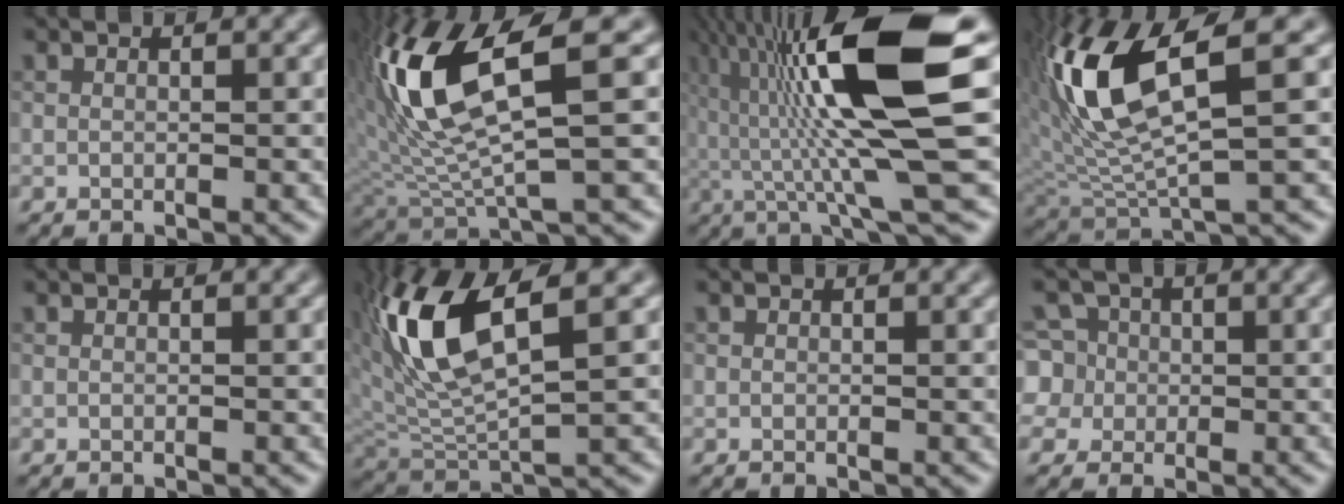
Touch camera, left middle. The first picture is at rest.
{"total": 9.9, "force": [2.5, 2.7, 9.1], "torque": [-0.194, 0.008, 0.063]}
{"total": 13.3, "force": [2.2, 2.2, 13.0], "torque": [-0.224, 0.015, 0.043]}
{"total": 8.9, "force": [2.4, 2.8, 8.1], "torque": [-0.182, 0.008, 0.058]}
{"total": 0.0}
{"total": 8.3, "force": [2.7, 3.1, 7.3], "torque": [-0.158, 0.008, 0.059]}
{"total": 0.0}
{"total": 6.1, "force": [1.6, 5.6, 1.8], "torque": [-0.043, 0.035, 0.010]}